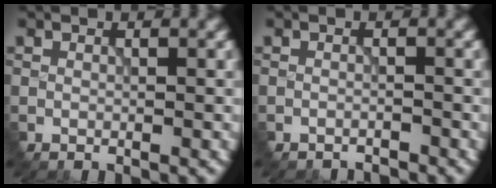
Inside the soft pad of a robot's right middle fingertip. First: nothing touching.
{"total": 1.9, "force": [-1.7, -0.1, -0.7], "torque": [0.015, 0.005, -0.031]}